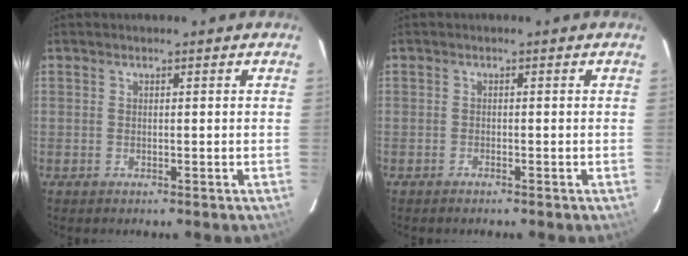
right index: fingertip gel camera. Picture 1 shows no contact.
{"total": 0.7, "force": [-0.6, 0.0, 0.2], "torque": [-0.008, 0.000, -0.013]}